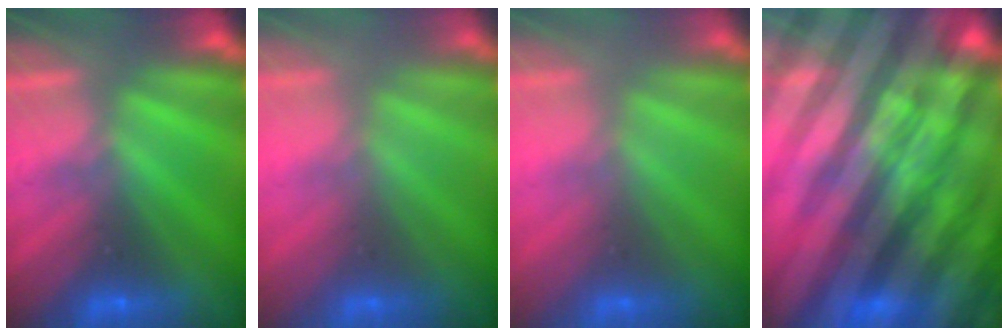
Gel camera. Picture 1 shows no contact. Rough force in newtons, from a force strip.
{"total": 2.8}
{"total": 2.8}
{"total": 7.2}